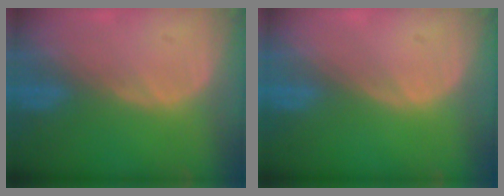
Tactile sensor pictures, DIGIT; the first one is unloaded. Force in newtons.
{"total": 0.0}